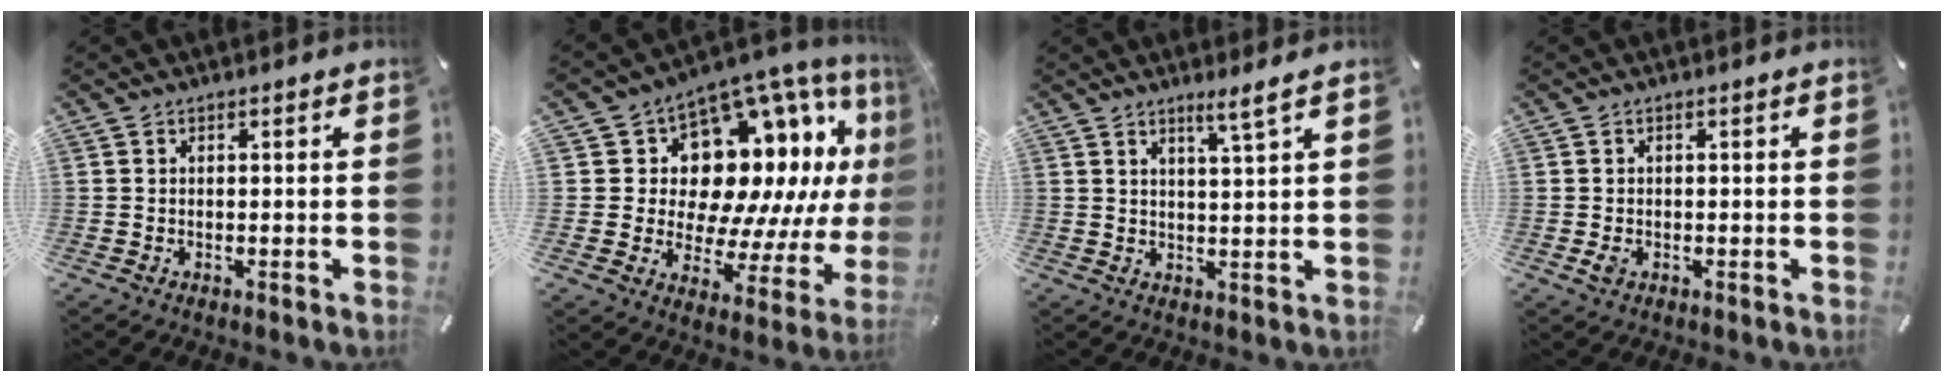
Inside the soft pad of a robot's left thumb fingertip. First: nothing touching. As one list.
[{"total": 16.4, "force": [6.8, 11.8, 9.2], "torque": [-0.137, -0.085, 0.130]}, {"total": 4.0, "force": [3.0, -0.5, 2.6], "torque": [-0.058, -0.012, 0.051]}, {"total": 1.5, "force": [-0.4, 1.0, 1.0], "torque": [-0.018, 0.002, -0.007]}]